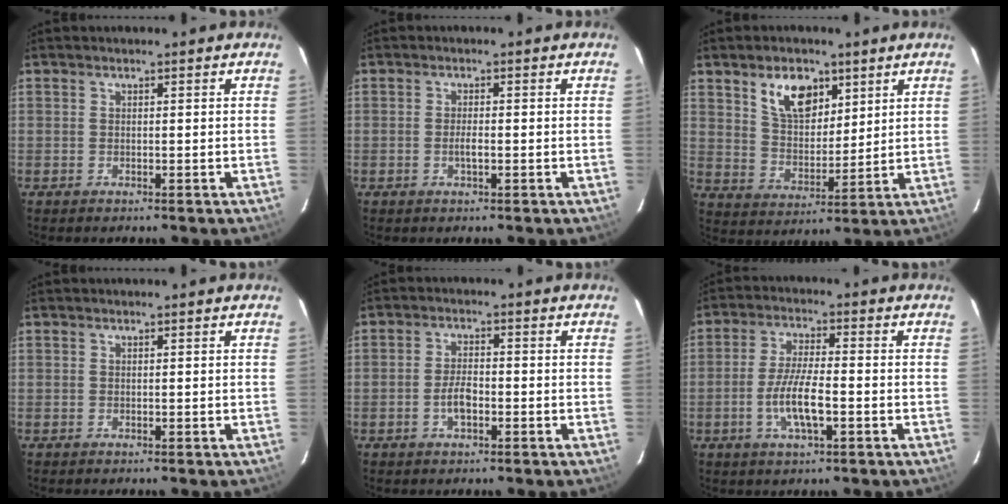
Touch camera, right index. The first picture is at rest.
{"total": 1.7, "force": [-0.6, 0.4, 1.6], "torque": [-0.031, -0.002, -0.011]}
{"total": 9.8, "force": [5.5, 5.6, 5.9], "torque": [-0.099, 0.009, 0.107]}
{"total": 0.0}
{"total": 4.0, "force": [-1.5, 1.8, 3.2], "torque": [-0.067, 0.004, -0.027]}
{"total": 7.9, "force": [-2.6, 1.8, 7.2], "torque": [-0.146, -0.005, -0.050]}